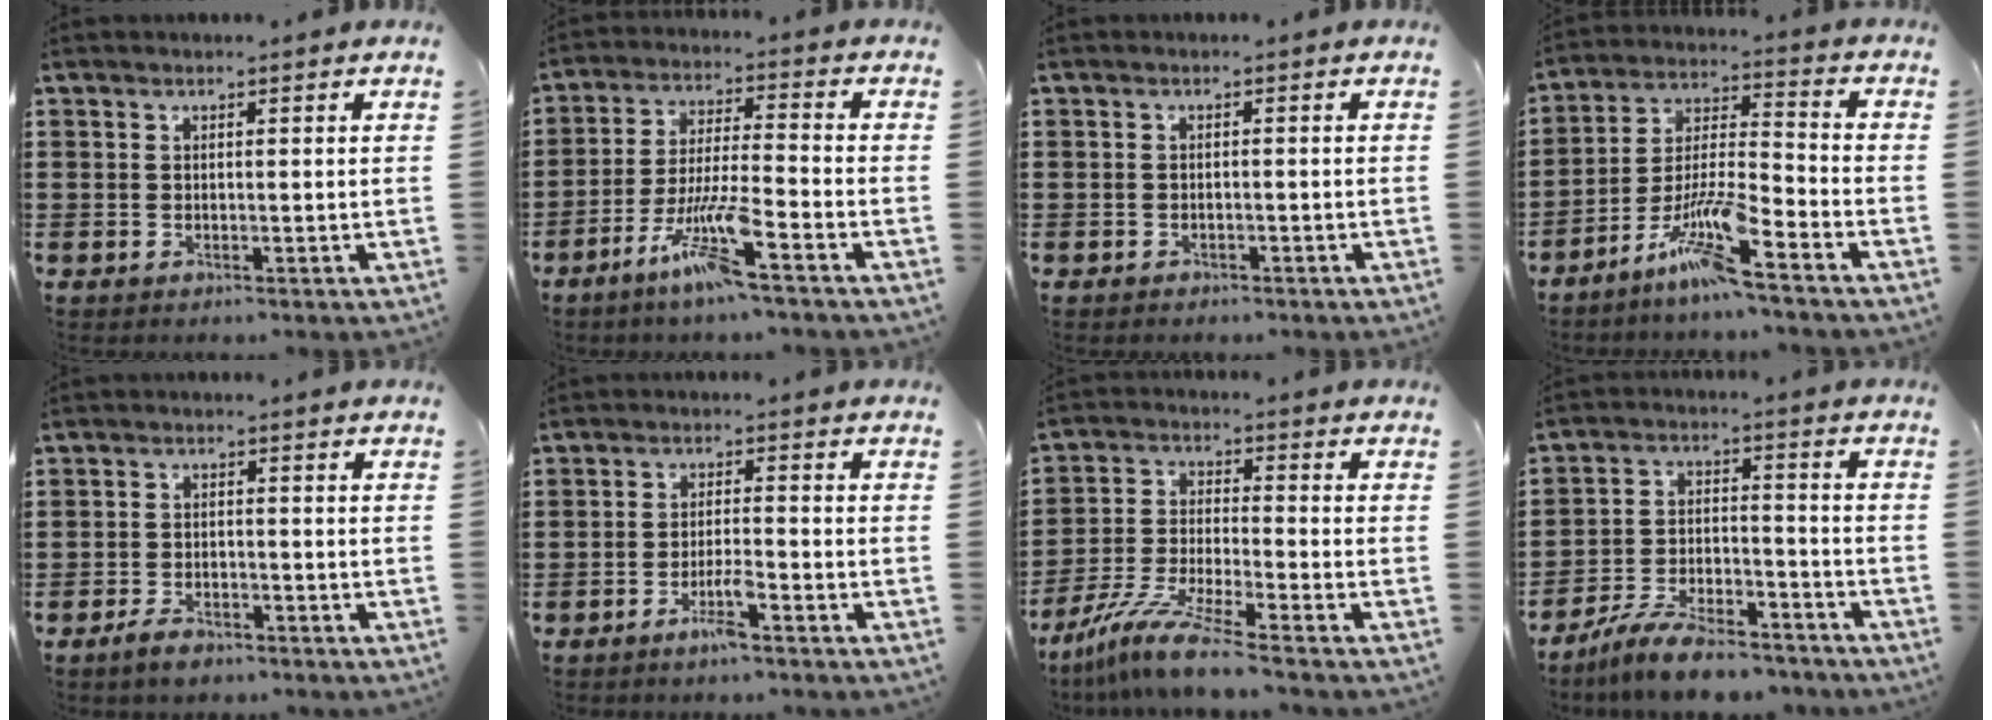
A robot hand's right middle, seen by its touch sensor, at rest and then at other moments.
{"total": 9.1, "force": [-5.6, 0.8, 7.1], "torque": [-0.148, -0.008, -0.108]}
{"total": 0.8, "force": [-0.7, 0.3, 0.0], "torque": [-0.001, 0.002, -0.017]}
{"total": 10.2, "force": [-7.2, 0.6, 7.1], "torque": [-0.156, -0.010, -0.145]}
{"total": 2.6, "force": [-2.1, 1.0, 1.2], "torque": [-0.030, 0.003, -0.043]}
{"total": 3.9, "force": [-2.6, 0.3, 2.9], "torque": [-0.063, -0.004, -0.049]}
{"total": 9.2, "force": [-7.8, -0.1, 4.8], "torque": [-0.101, -0.005, -0.154]}
{"total": 8.7, "force": [-7.8, 1.6, 3.4], "torque": [-0.065, 0.018, -0.150]}